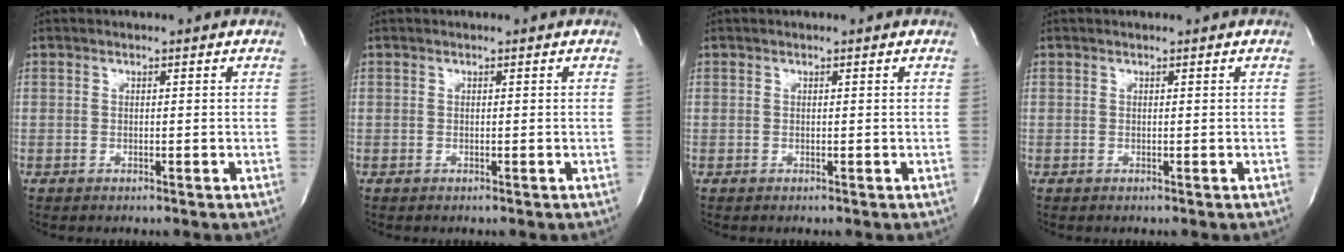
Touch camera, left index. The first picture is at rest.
{"total": 0.0}
{"total": 0.0}
{"total": 0.0}